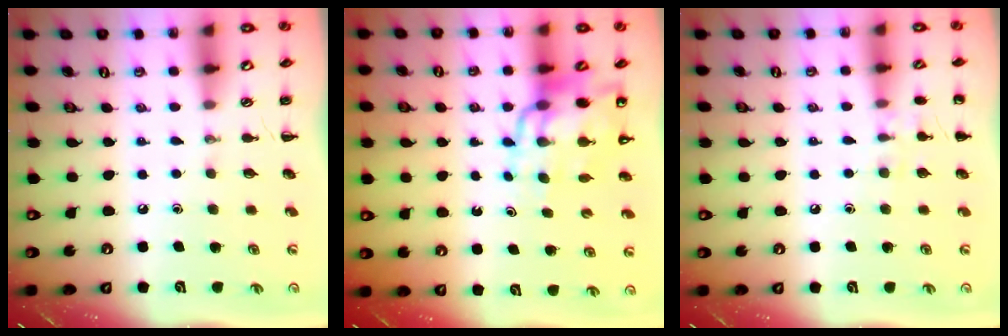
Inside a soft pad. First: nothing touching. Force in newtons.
{"total": 14.5, "press": 13.9, "slide": 4.1}
{"total": 7.4, "press": 7.1, "slide": 2.1}